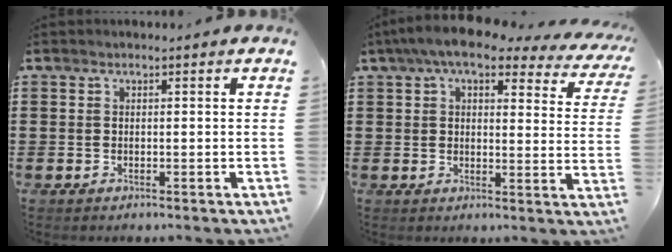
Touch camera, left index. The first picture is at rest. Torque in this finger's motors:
{"motor_torque": [1.86, -0.28, 1.04, 0.21]}